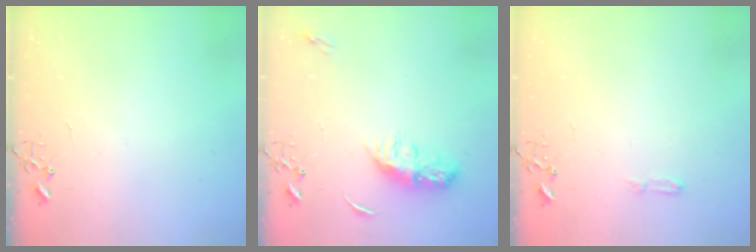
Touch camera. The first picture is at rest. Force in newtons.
{"total": 8.3, "press": 8.3, "slide": 0.4}
{"total": 3.8, "press": 3.8, "slide": 0.5}